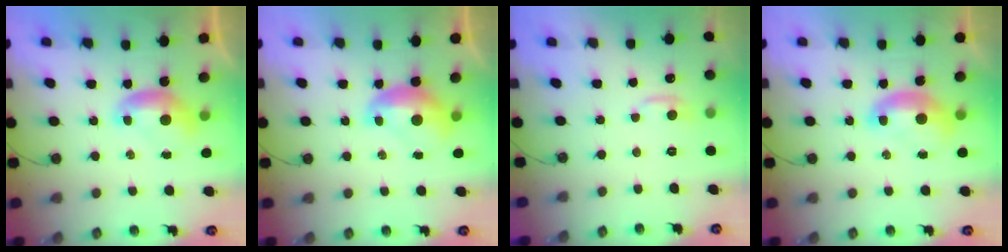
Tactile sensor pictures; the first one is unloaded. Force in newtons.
{"total": 2.1, "press": 2.0, "slide": 0.3}
{"total": 1.0, "press": 0.6, "slide": 0.9}
{"total": 2.4, "press": 2.3, "slide": 0.6}